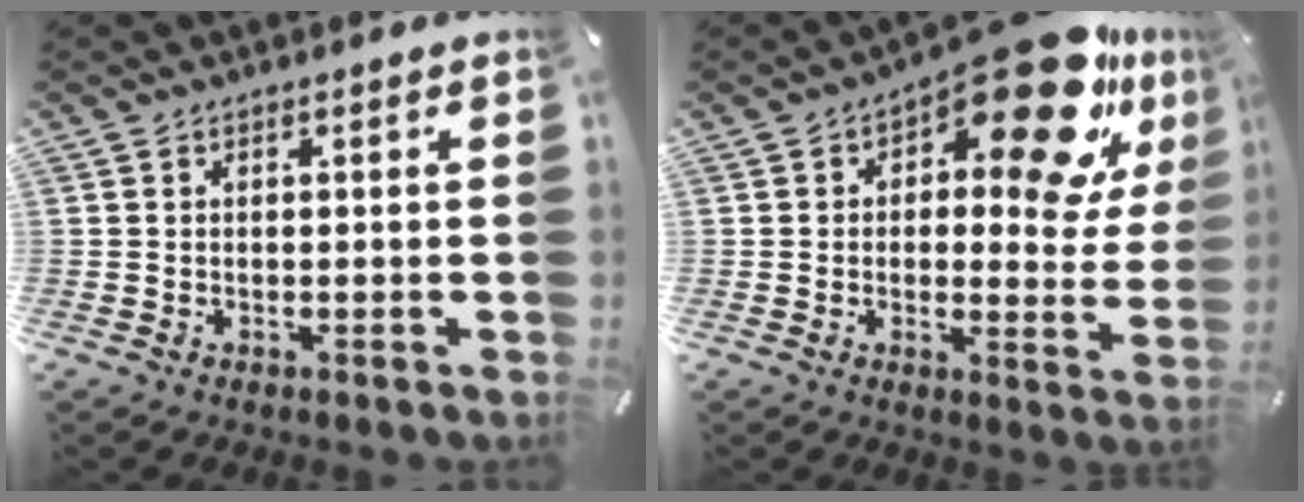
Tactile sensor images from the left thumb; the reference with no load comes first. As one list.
[{"total": 20.5, "force": [12.3, 7.9, 14.3], "torque": [-0.182, -0.095, 0.201]}]